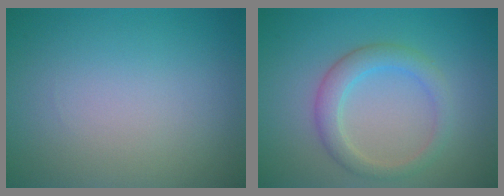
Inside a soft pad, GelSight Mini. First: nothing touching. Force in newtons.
{"total": 3.0, "press": 3.0, "slide": 0.2}